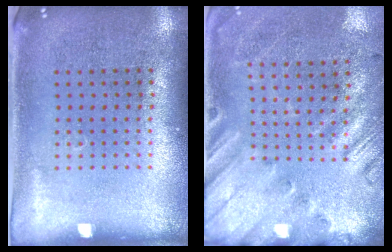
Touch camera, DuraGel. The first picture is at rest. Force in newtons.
{"total": 2.6, "press": 1.9, "slide": 1.7}